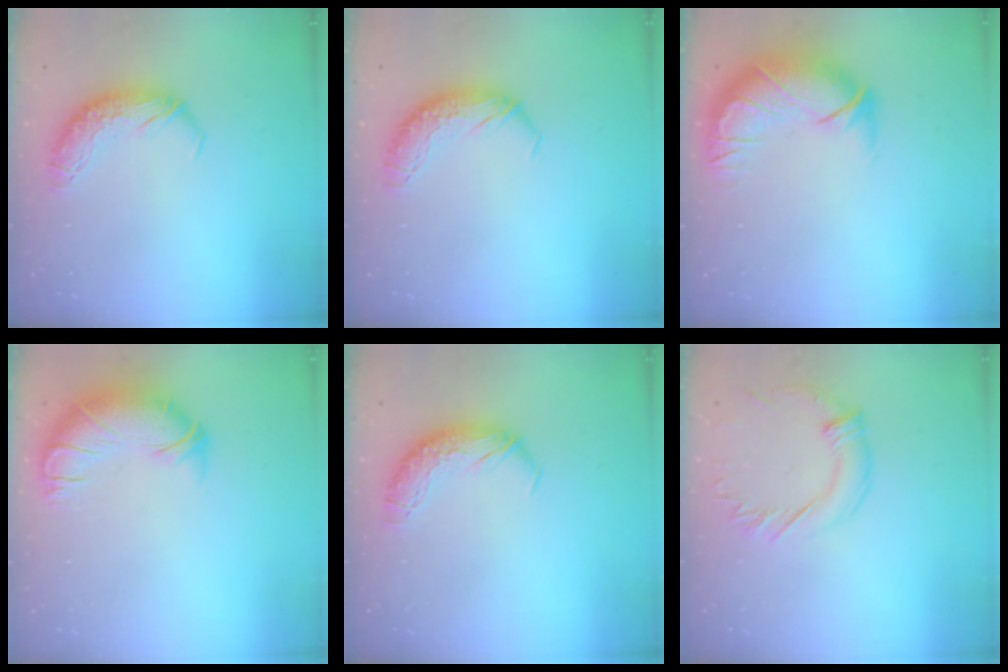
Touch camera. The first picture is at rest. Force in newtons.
{"total": 0.0}
{"total": 2.8, "press": 0.4, "slide": 2.8}
{"total": 2.7, "press": 1.6, "slide": 2.2}
{"total": 0.0}
{"total": 1.3, "press": 0.3, "slide": 1.3}